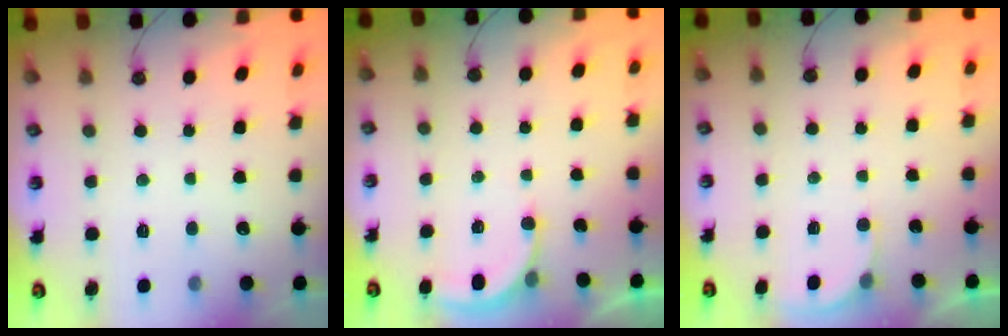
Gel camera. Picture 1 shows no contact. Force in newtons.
{"total": 3.3, "press": 3.3, "slide": 0.3}
{"total": 2.7, "press": 2.7, "slide": 0.2}